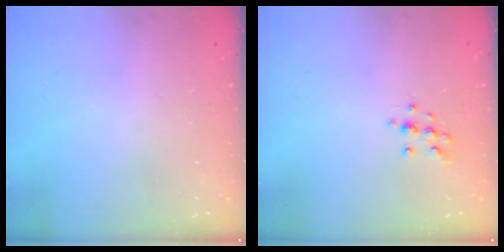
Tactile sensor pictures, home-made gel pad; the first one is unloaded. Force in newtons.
{"total": 9.0, "press": 8.9, "slide": 0.8}